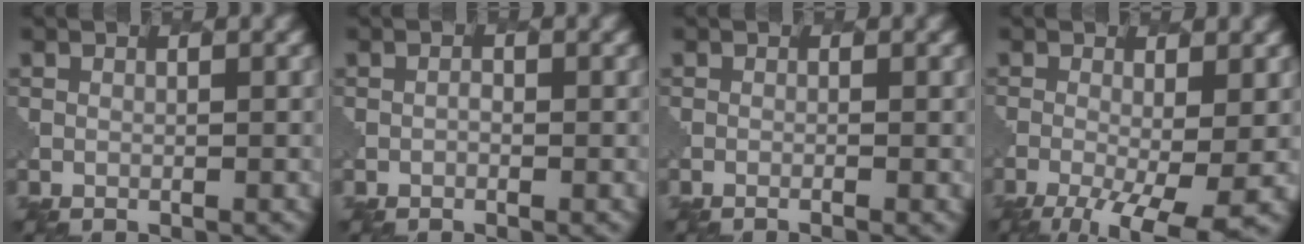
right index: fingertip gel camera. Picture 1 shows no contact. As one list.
[{"total": 0.0}, {"total": 1.0, "force": [-0.4, 0.3, 0.9], "torque": [-0.004, -0.001, -0.010]}, {"total": 7.0, "force": [-3.0, 2.2, 5.9], "torque": [-0.110, -0.020, -0.044]}]